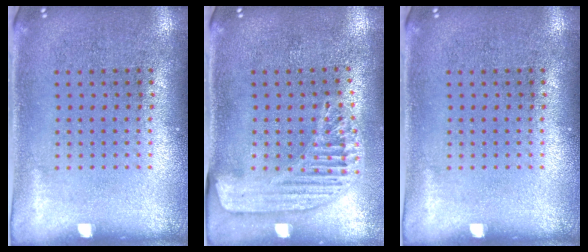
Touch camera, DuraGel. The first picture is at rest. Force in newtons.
{"total": 1.6, "press": 1.6, "slide": 0.4}
{"total": 0.0}